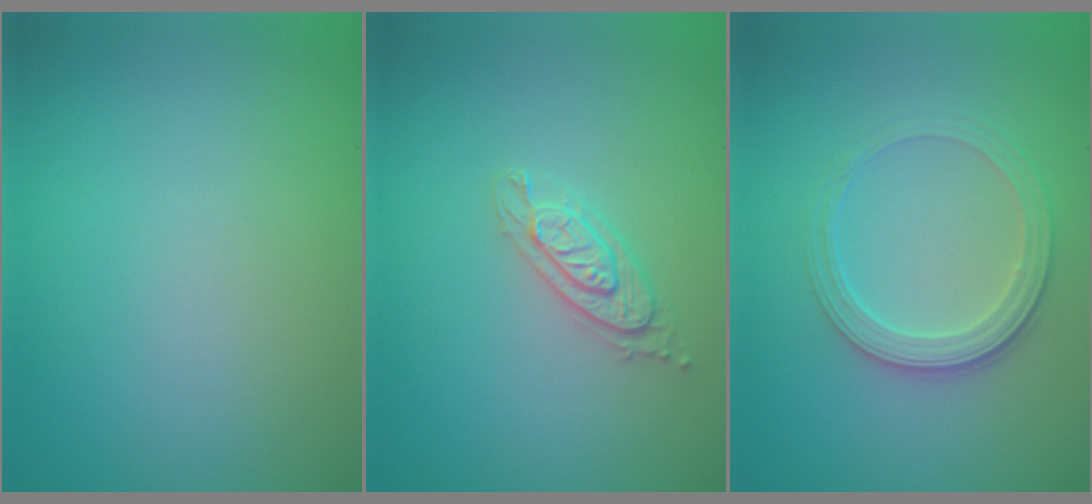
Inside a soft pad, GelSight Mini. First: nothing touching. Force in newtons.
{"total": 2.1, "press": 2.0, "slide": 0.4}
{"total": 2.8, "press": 2.6, "slide": 1.1}